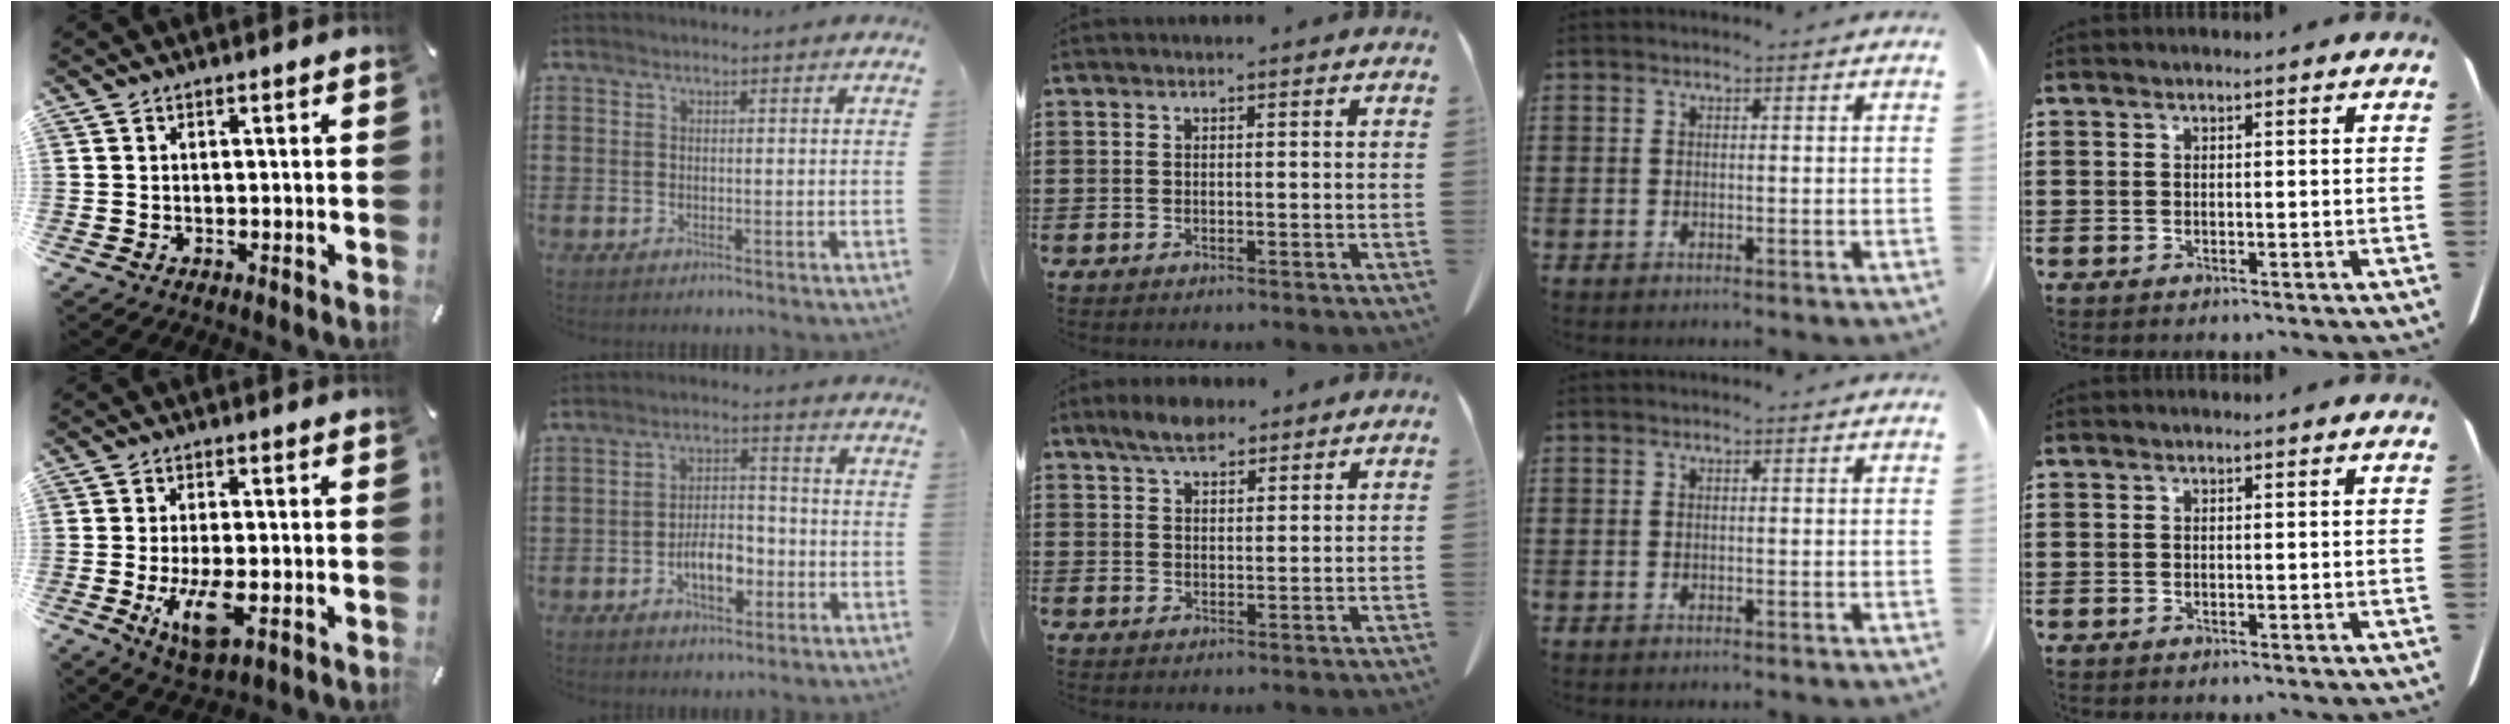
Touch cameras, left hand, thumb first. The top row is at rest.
{"thumb": {"total": 9.4, "force": [-2.1, 3.6, 8.4], "torque": [-0.164, -0.022, -0.036]}, "index": {"total": 6.5, "force": [-2.6, 3.3, 4.9], "torque": [-0.080, 0.001, -0.052]}, "middle": {"total": 4.7, "force": [3.9, 1.6, 2.1], "torque": [-0.044, -0.007, 0.069]}}